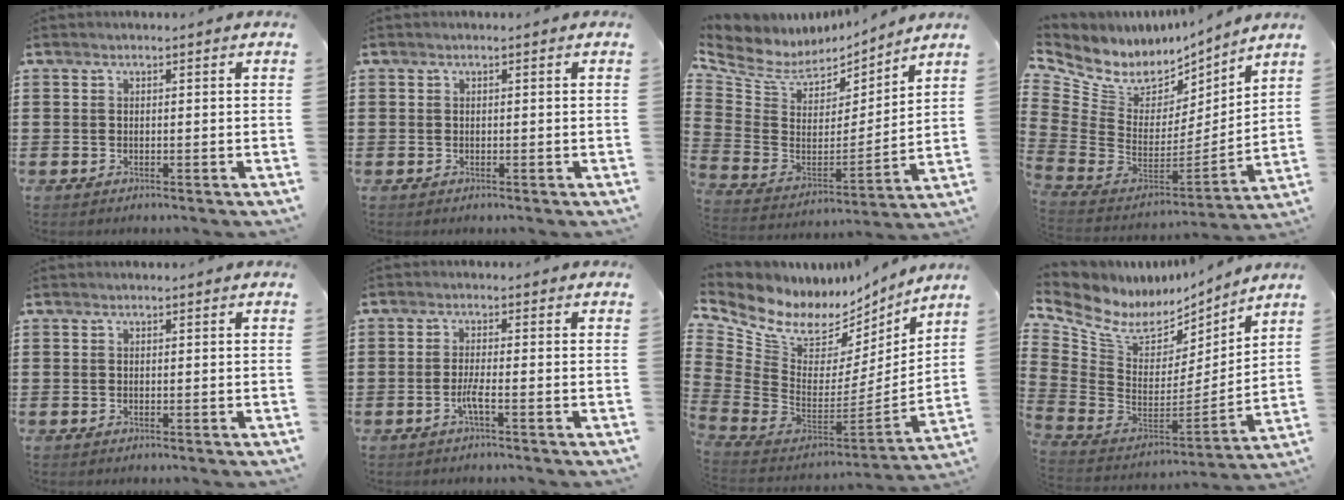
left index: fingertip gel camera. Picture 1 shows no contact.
{"total": 0.0}
{"total": 6.3, "force": [5.0, 3.4, 1.6], "torque": [-0.067, -0.036, 0.087]}
{"total": 7.6, "force": [5.0, 5.0, 2.9], "torque": [-0.108, -0.049, 0.088]}
{"total": 0.0}
{"total": 2.6, "force": [-1.2, 0.0, 2.3], "torque": [-0.048, -0.003, -0.025]}
{"total": 7.7, "force": [5.1, 4.7, 3.2], "torque": [-0.109, -0.053, 0.091]}
{"total": 7.6, "force": [5.5, 4.1, 3.2], "torque": [-0.102, -0.044, 0.098]}